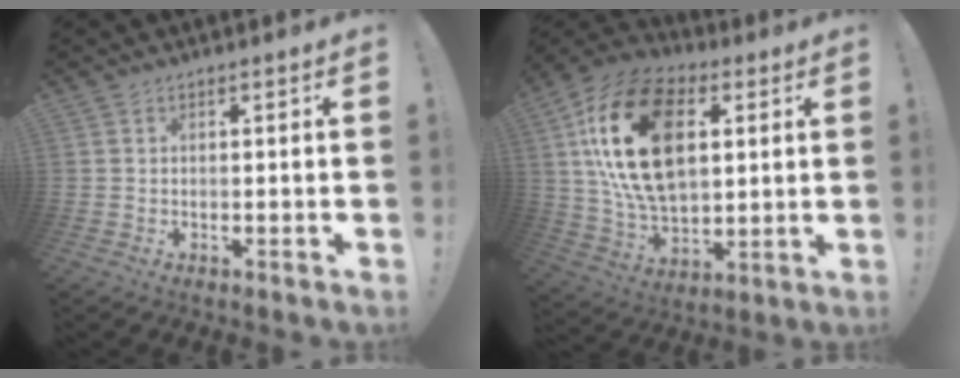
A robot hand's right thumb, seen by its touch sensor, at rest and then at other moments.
{"total": 25.8, "force": [6.6, 16.3, 19.0], "torque": [-0.352, -0.014, 0.118]}